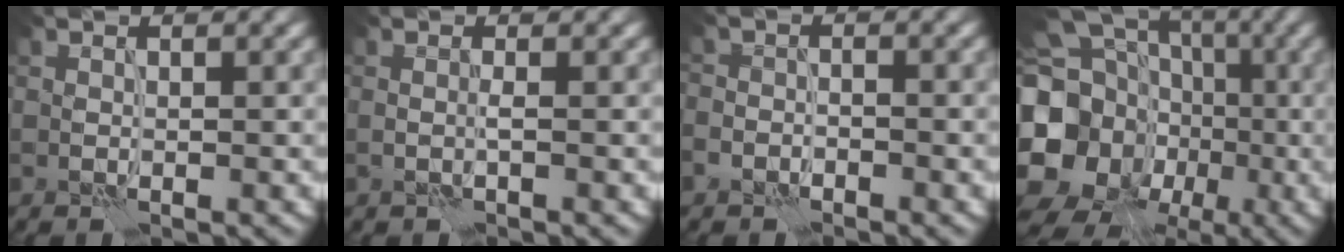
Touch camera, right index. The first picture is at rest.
{"total": 0.8, "force": [-0.4, -0.8, 0.0], "torque": [-0.003, -0.002, -0.008]}
{"total": 1.4, "force": [-1.4, 0.2, -0.2], "torque": [0.009, 0.005, -0.027]}
{"total": 20.0, "force": [-2.3, 17.6, 9.1], "torque": [-0.206, -0.008, -0.070]}